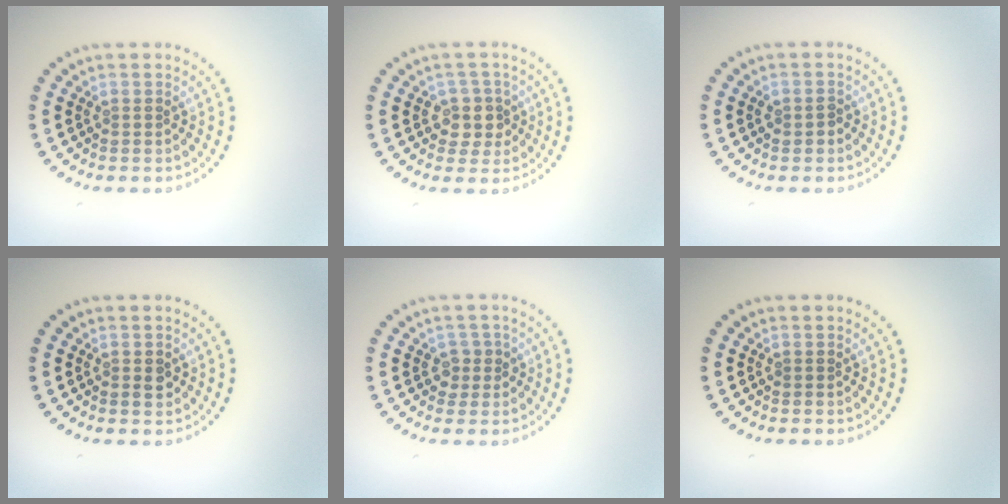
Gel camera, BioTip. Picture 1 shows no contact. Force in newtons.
{"total": 2.5, "press": 2.2, "slide": 1.2}
{"total": 1.2, "press": 1.2, "slide": 0.1}
{"total": 1.2, "press": 1.1, "slide": 0.3}
{"total": 1.5, "press": 1.3, "slide": 0.7}
{"total": 0.0}